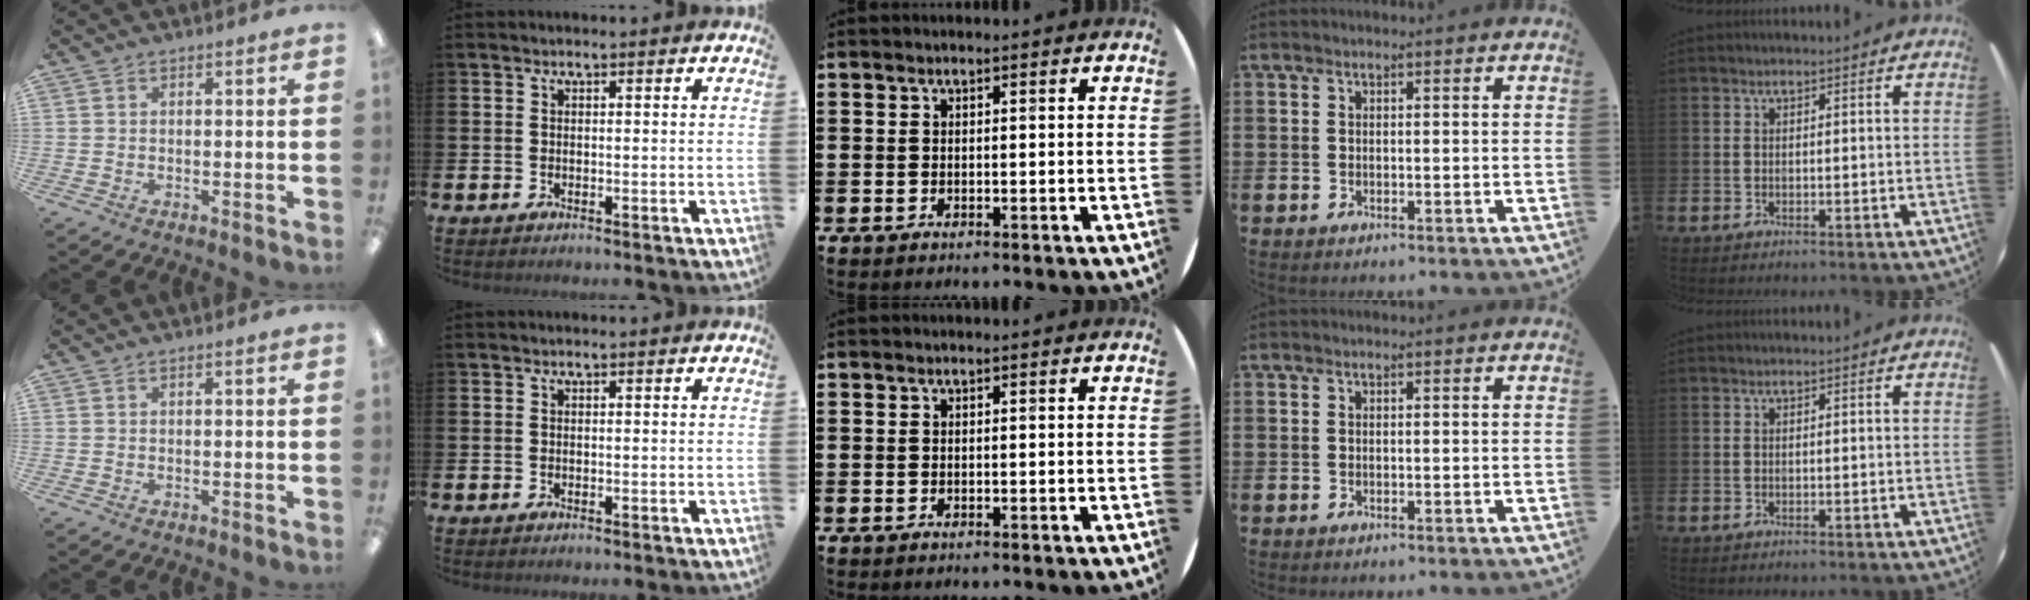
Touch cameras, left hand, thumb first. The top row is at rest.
{}